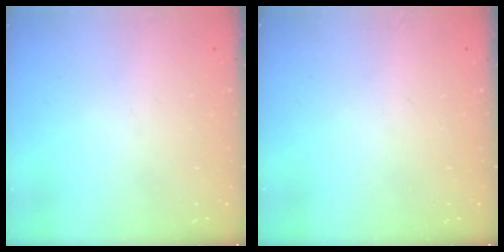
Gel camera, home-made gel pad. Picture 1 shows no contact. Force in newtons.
{"total": 0.0}